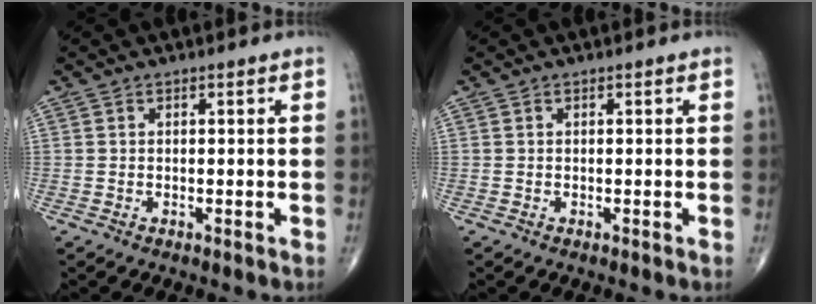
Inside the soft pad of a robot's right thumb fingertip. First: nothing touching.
{"total": 0.0}